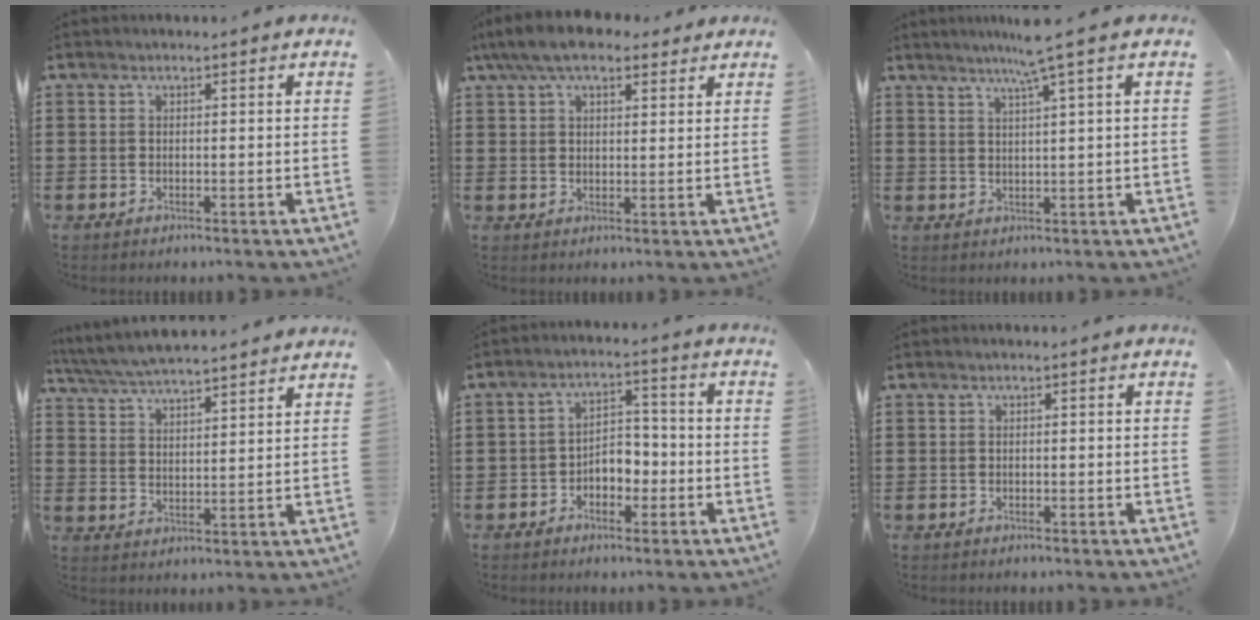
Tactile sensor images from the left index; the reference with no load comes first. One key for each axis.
{"total": 7.4, "fx": 5.5, "fy": 2.7, "fz": 4.2, "tx": -0.096, "ty": 0.000, "tz": 0.102}
{"total": 4.8, "fx": 2.8, "fy": -0.8, "fz": 3.8, "tx": -0.077, "ty": 0.002, "tz": 0.046}
{"total": 5.5, "fx": 5.3, "fy": 0.2, "fz": 1.5, "tx": -0.050, "ty": -0.024, "tz": 0.093}
{"total": 3.8, "fx": -2.1, "fy": 2.4, "fz": 2.1, "tx": -0.043, "ty": 0.011, "tz": -0.045}
{"total": 0.0}